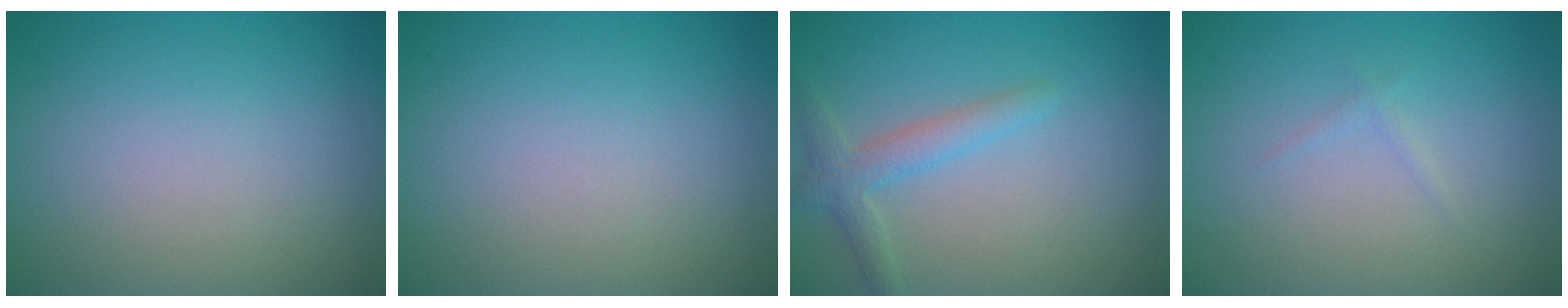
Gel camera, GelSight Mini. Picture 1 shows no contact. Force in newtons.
{"total": 0.0}
{"total": 2.5, "press": 2.5, "slide": 0.1}
{"total": 0.6, "press": 0.6, "slide": 0.0}